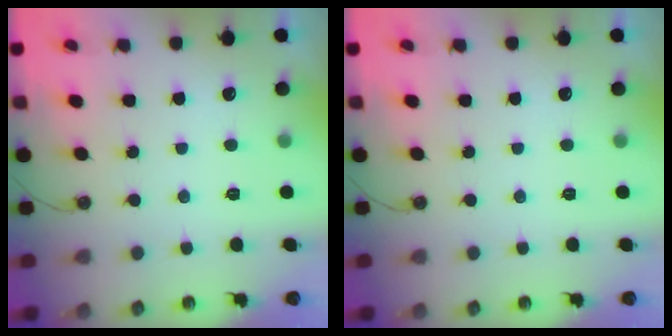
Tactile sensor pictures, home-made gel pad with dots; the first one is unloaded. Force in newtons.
{"total": 0.0}